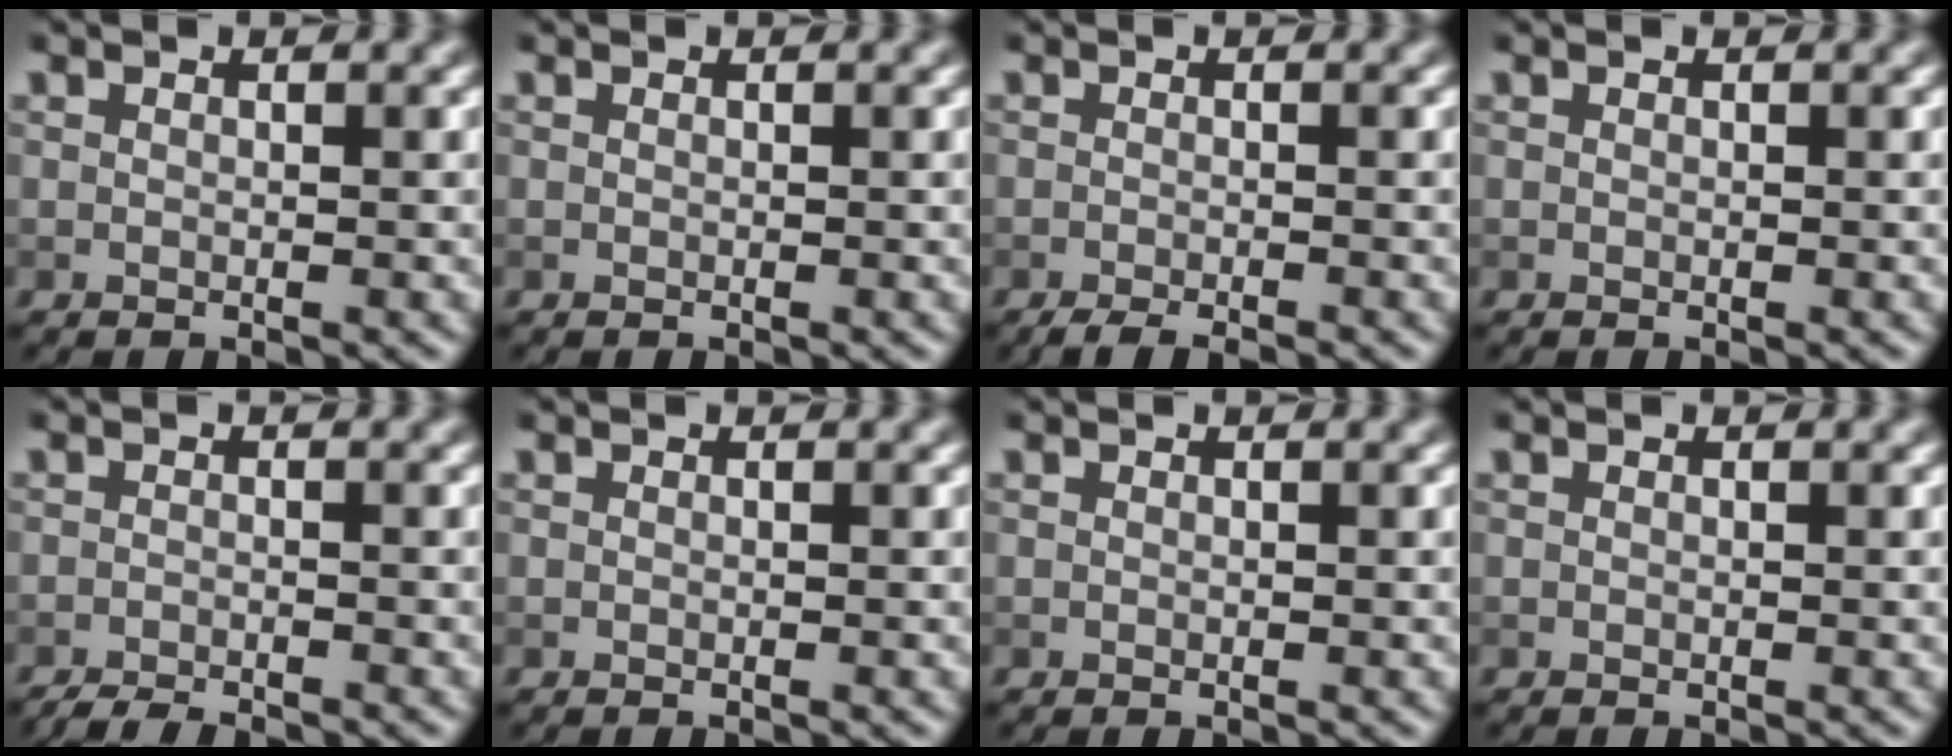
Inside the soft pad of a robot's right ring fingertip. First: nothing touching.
{"total": 0.0}
{"total": 2.5, "force": [-2.0, 0.4, 1.4], "torque": [-0.017, -0.002, -0.035]}
{"total": 0.0}
{"total": 2.7, "force": [-2.5, 0.3, 0.9], "torque": [-0.011, -0.002, -0.045]}
{"total": 0.0}
{"total": 0.0}
{"total": 0.0}